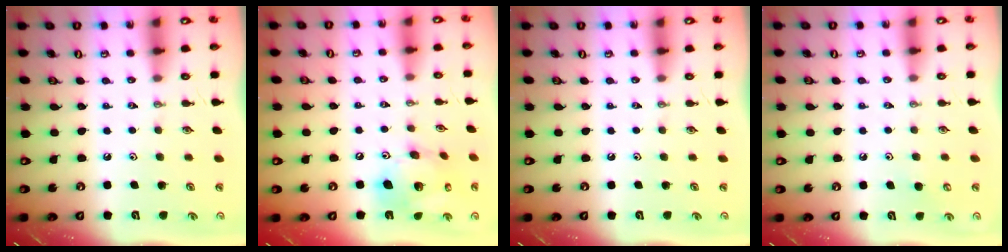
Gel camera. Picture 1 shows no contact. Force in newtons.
{"total": 16.7, "press": 16.4, "slide": 3.2}
{"total": 0.0}
{"total": 3.9, "press": 3.9, "slide": 0.3}